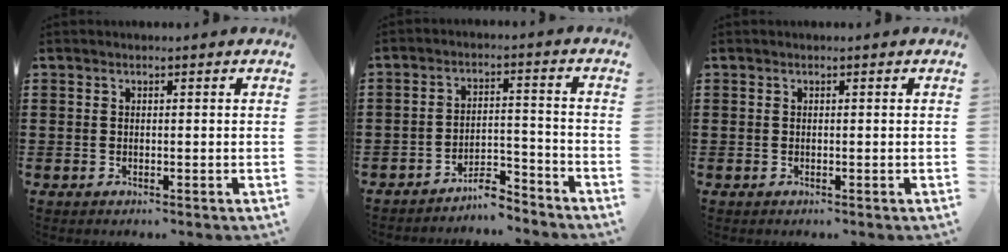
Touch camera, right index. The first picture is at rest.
{"total": 5.5, "force": [-5.2, 0.6, 1.5], "torque": [-0.027, 0.008, -0.104]}
{"total": 0.0}